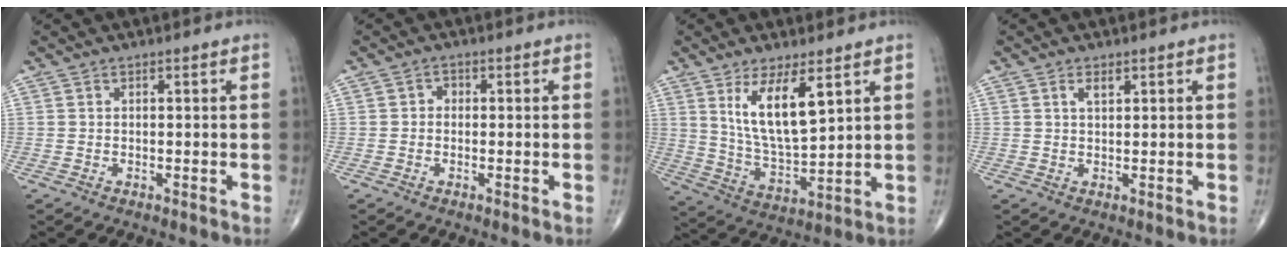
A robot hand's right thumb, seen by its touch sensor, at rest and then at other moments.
{"total": 1.3, "force": [-0.2, 1.2, 0.6], "torque": [0.001, 0.005, -0.010]}
{"total": 11.8, "force": [5.3, 4.0, 9.8], "torque": [-0.168, -0.039, 0.114]}
{"total": 1.8, "force": [1.0, 0.8, 1.3], "torque": [-0.021, -0.004, 0.018]}